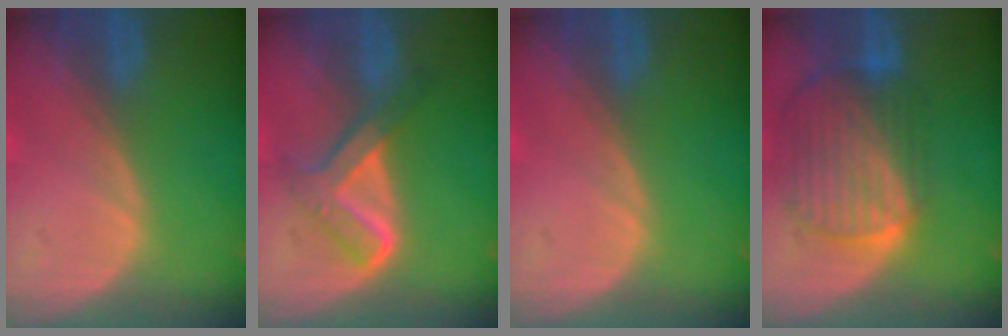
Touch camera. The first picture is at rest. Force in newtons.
{"total": 5.7, "press": 5.7, "slide": 0.3}
{"total": 0.0}
{"total": 10.3, "press": 8.6, "slide": 5.6}